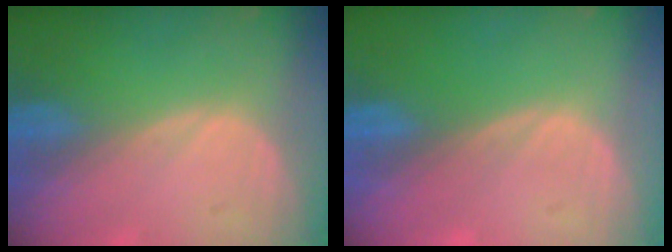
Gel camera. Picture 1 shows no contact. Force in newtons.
{"total": 0.0}